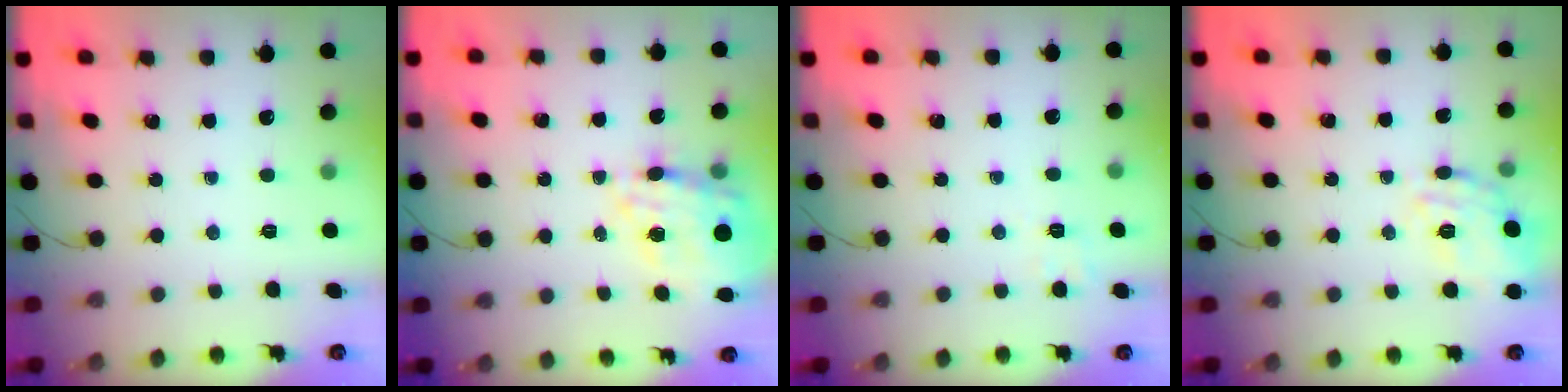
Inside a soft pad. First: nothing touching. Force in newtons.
{"total": 17.3, "press": 16.9, "slide": 3.8}
{"total": 3.0, "press": 2.3, "slide": 1.9}
{"total": 17.8, "press": 17.7, "slide": 0.6}